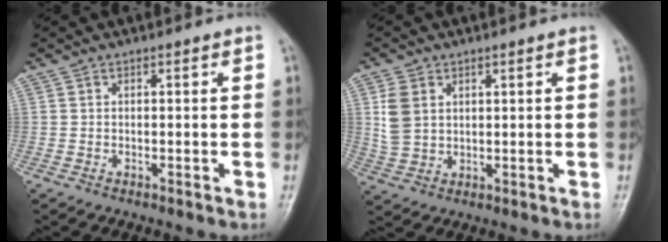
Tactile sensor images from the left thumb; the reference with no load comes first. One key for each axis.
{"total": 5.9, "fx": 1.8, "fy": 4.3, "fz": 3.7, "tx": -0.067, "ty": -0.003, "tz": 0.042}